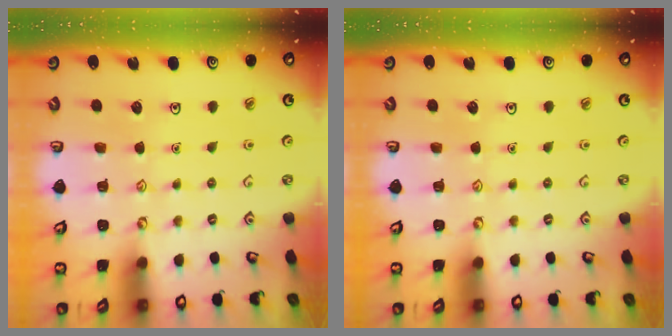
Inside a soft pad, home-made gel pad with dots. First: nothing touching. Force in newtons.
{"total": 0.0}